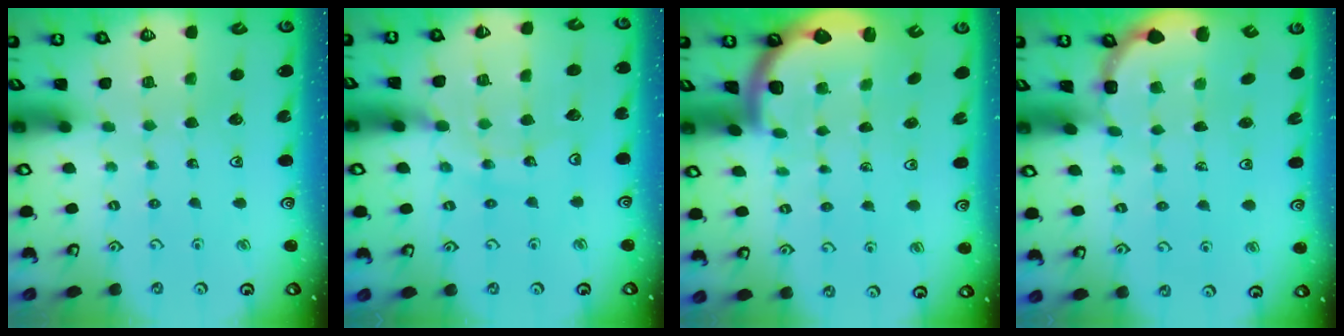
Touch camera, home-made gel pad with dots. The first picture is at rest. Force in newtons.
{"total": 11.9, "press": 11.8, "slide": 1.2}
{"total": 2.3, "press": 2.3, "slide": 0.4}
{"total": 1.8, "press": 1.7, "slide": 0.7}